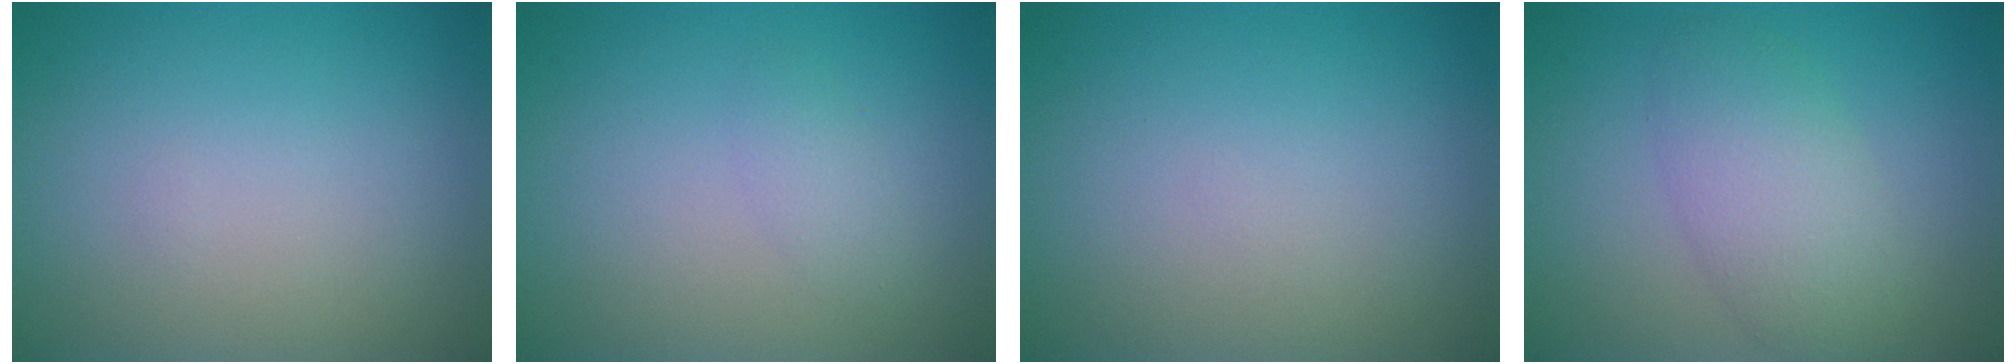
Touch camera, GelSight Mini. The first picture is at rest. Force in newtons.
{"total": 1.0, "press": 1.0, "slide": 0.1}
{"total": 0.0}
{"total": 4.1, "press": 4.1, "slide": 0.3}